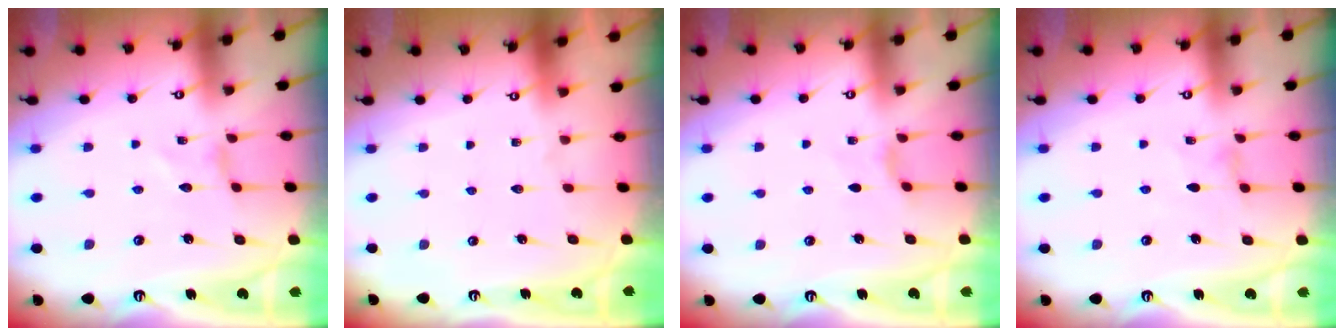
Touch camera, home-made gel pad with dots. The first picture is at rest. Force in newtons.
{"total": 0.0}
{"total": 2.1, "press": 2.0, "slide": 0.5}
{"total": 1.5, "press": 1.5, "slide": 0.3}